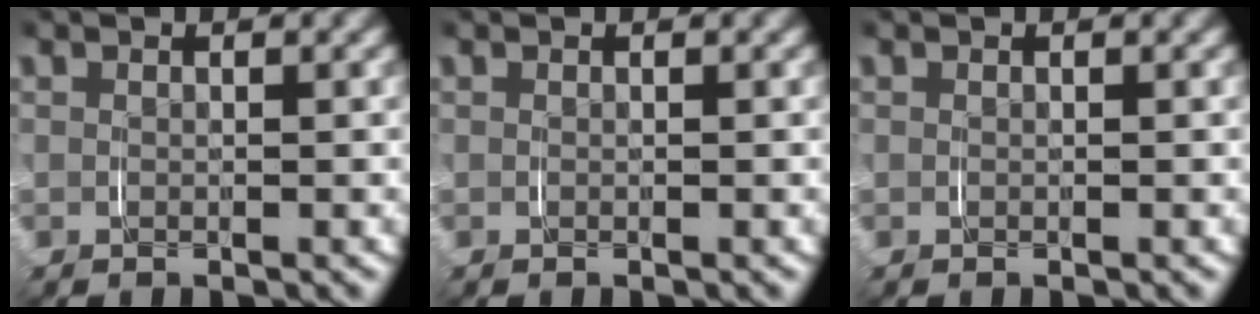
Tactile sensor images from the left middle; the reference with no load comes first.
{"total": 0.0}
{"total": 0.0}